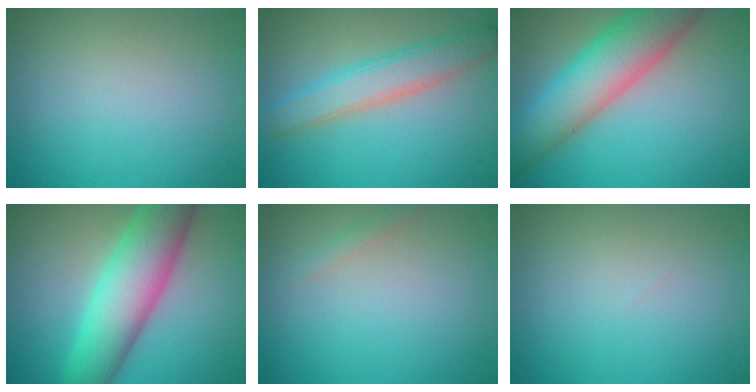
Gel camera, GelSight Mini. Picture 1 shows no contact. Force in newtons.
{"total": 4.5, "press": 4.5, "slide": 0.3}
{"total": 9.0, "press": 9.0, "slide": 0.5}
{"total": 9.3, "press": 9.3, "slide": 0.3}
{"total": 0.7, "press": 0.7, "slide": 0.0}
{"total": 0.0}